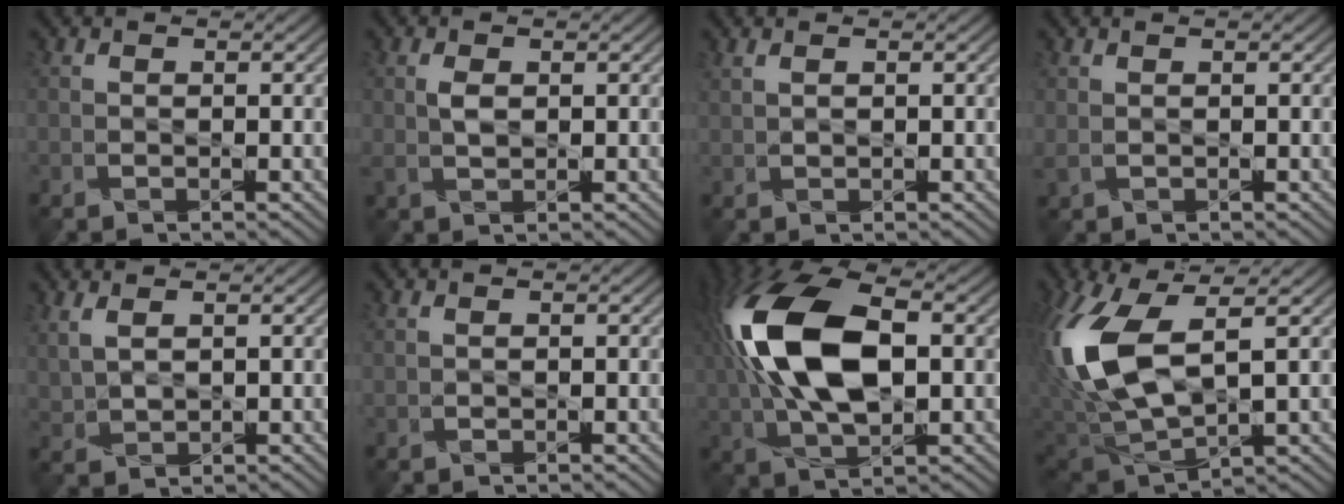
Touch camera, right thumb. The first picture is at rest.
{"total": 2.1, "force": [0.5, 1.0, 1.8], "torque": [-0.044, 0.001, 0.011]}
{"total": 1.0, "force": [0.7, 0.2, 0.7], "torque": [-0.024, 0.001, 0.019]}
{"total": 0.9, "force": [0.4, 0.4, 0.7], "torque": [-0.025, 0.000, 0.011]}
{"total": 3.1, "force": [1.9, 1.2, 2.1], "torque": [-0.061, 0.003, 0.047]}
{"total": 0.0}
{"total": 16.3, "force": [1.9, 8.6, 13.7], "torque": [-0.308, 0.023, 0.027]}
{"total": 15.1, "force": [2.6, 7.1, 13.0], "torque": [-0.325, -0.001, 0.056]}